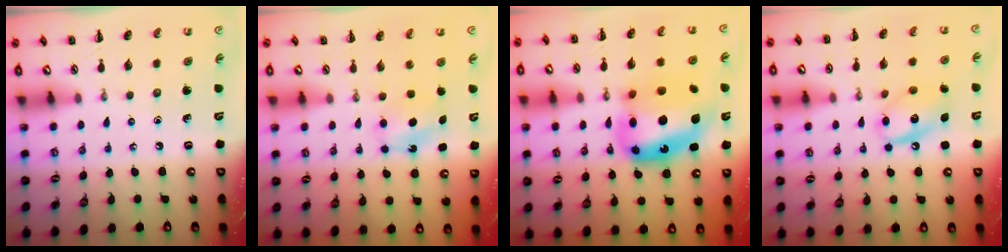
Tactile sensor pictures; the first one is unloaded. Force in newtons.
{"total": 6.0, "press": 5.8, "slide": 1.8}
{"total": 18.5, "press": 17.9, "slide": 4.7}
{"total": 12.0, "press": 11.9, "slide": 1.8}